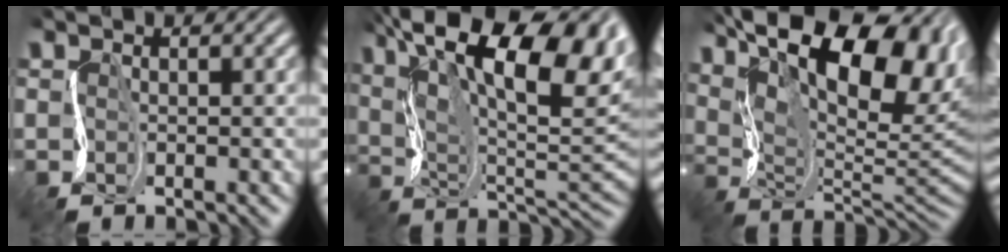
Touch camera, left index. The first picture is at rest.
{"total": 17.4, "force": [7.9, 6.6, 14.1], "torque": [-0.219, 0.042, 0.121]}
{"total": 18.1, "force": [9.1, 7.8, 13.6], "torque": [-0.209, 0.046, 0.141]}